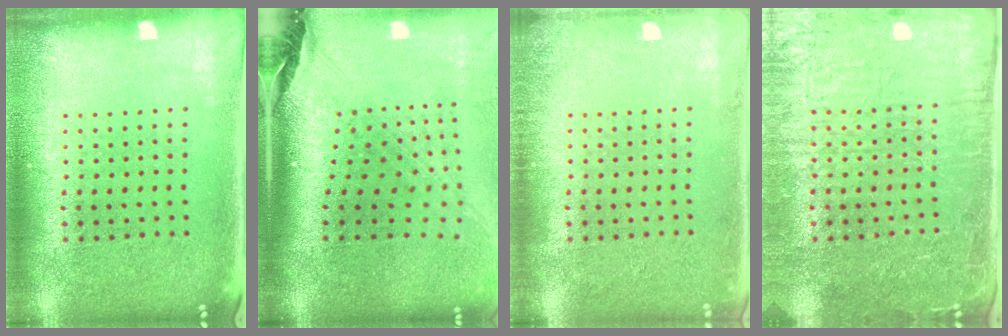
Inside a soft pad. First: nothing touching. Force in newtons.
{"total": 2.7, "press": 2.0, "slide": 1.8}
{"total": 1.1, "press": 1.1, "slide": 0.1}
{"total": 4.4, "press": 4.0, "slide": 1.9}